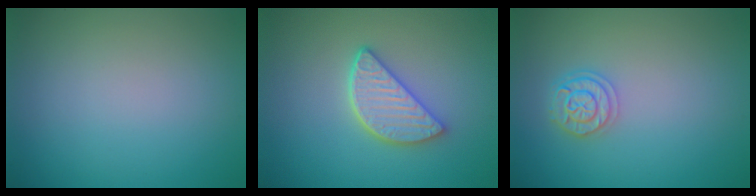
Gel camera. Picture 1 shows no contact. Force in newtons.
{"total": 4.2, "press": 3.4, "slide": 2.5}
{"total": 2.6, "press": 2.4, "slide": 1.0}